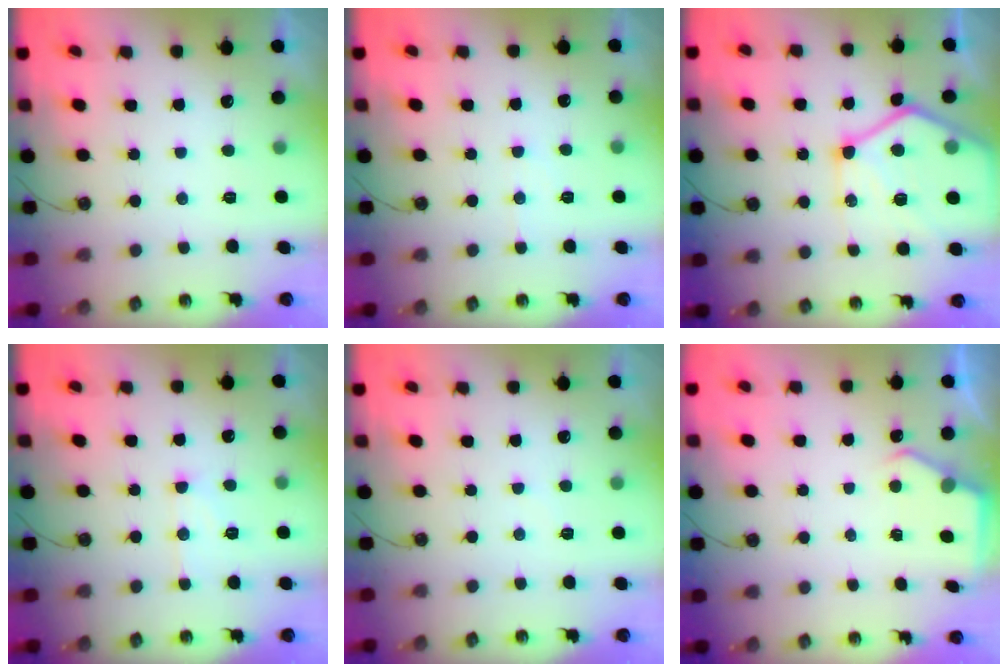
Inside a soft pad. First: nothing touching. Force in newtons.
{"total": 4.5, "press": 4.5, "slide": 0.2}
{"total": 19.6, "press": 19.5, "slide": 1.9}
{"total": 9.0, "press": 9.0, "slide": 0.8}
{"total": 4.9, "press": 4.9, "slide": 0.6}
{"total": 2.8, "press": 2.8, "slide": 0.4}